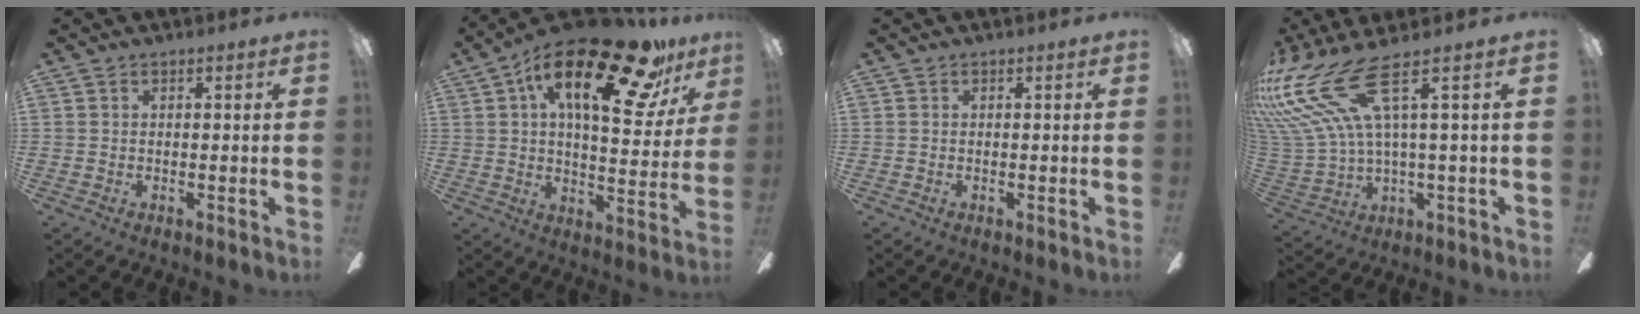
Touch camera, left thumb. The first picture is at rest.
{"total": 24.0, "force": [13.4, 8.8, 17.9], "torque": [-0.276, -0.065, 0.212]}
{"total": 0.0}
{"total": 17.5, "force": [8.1, 6.3, 14.1], "torque": [-0.319, -0.039, 0.138]}